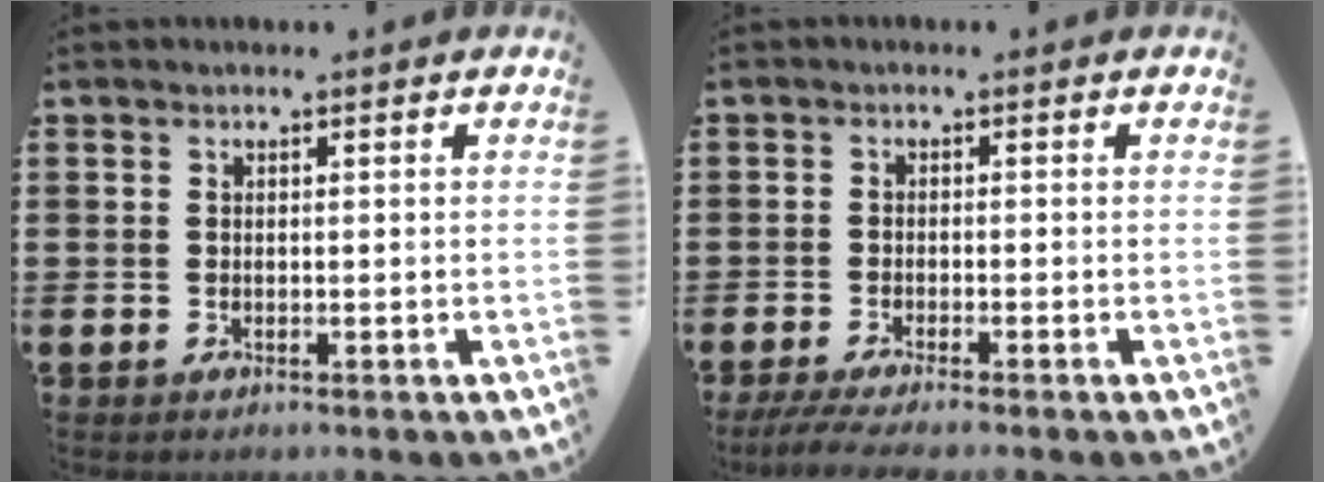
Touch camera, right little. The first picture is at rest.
{"total": 2.2, "force": [-1.6, 0.0, 1.4], "torque": [-0.030, -0.004, -0.031]}